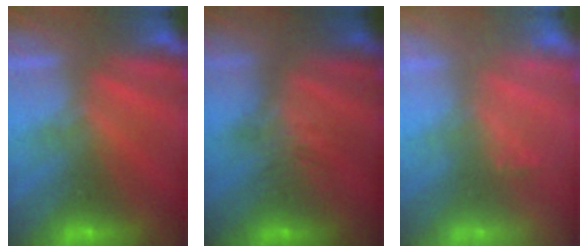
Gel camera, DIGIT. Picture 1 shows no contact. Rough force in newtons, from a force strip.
{"total": 2.6}
{"total": 1.7}